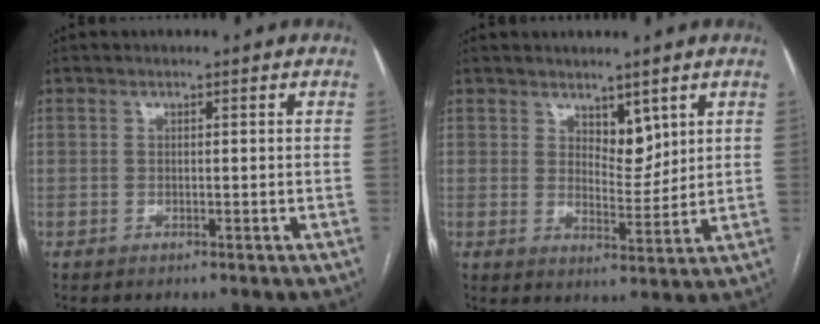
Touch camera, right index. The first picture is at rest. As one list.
[{"total": 4.5, "force": [2.8, 2.2, 2.7], "torque": [-0.041, -0.007, 0.052]}]